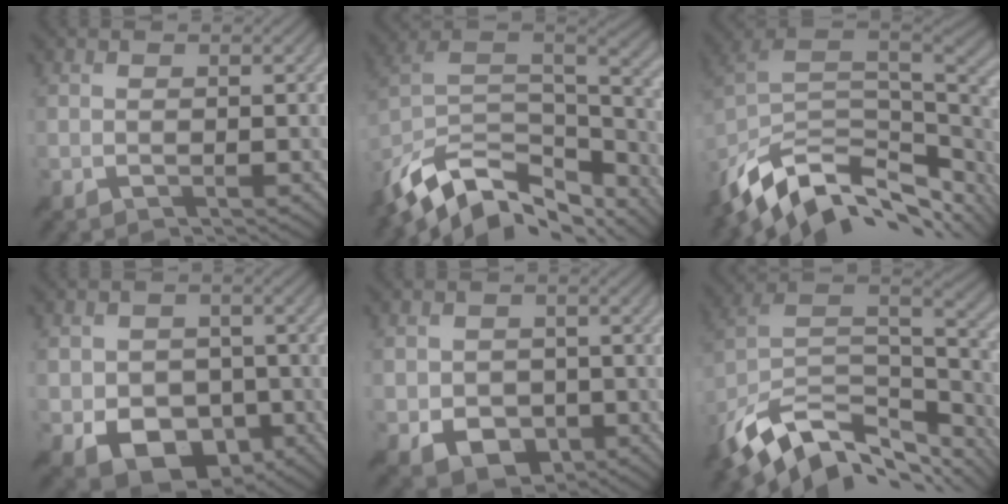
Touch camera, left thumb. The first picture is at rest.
{"total": 15.2, "force": [-10.2, 7.0, 8.9], "torque": [-0.225, -0.017, -0.166]}
{"total": 13.4, "force": [-7.9, 6.5, 8.7], "torque": [-0.219, -0.019, -0.134]}
{"total": 8.3, "force": [-2.9, 6.4, 4.5], "torque": [-0.090, -0.023, -0.048]}
{"total": 5.3, "force": [-1.6, 4.4, 2.5], "torque": [-0.057, -0.017, -0.029]}
{"total": 14.5, "force": [-8.7, 7.1, 9.1], "torque": [-0.224, -0.012, -0.143]}